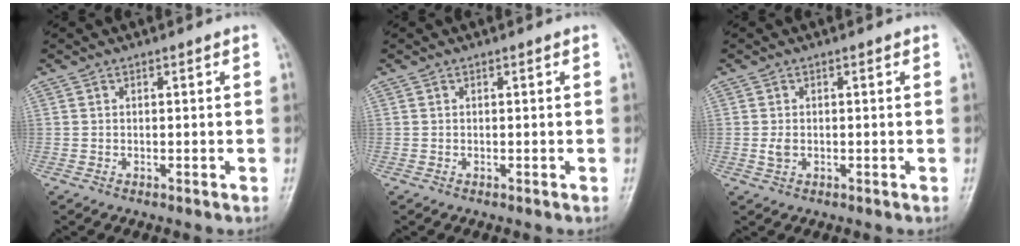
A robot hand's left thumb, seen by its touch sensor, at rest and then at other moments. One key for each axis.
{"total": 0.0}
{"total": 1.9, "fx": 0.0, "fy": 1.3, "fz": 1.4, "tx": -0.024, "ty": -0.003, "tz": 0.000}